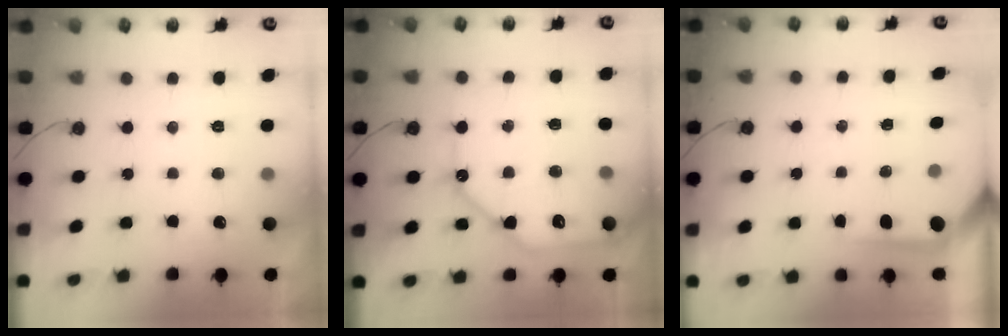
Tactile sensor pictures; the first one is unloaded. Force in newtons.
{"total": 14.9, "press": 14.8, "slide": 1.9}
{"total": 3.7, "press": 3.7, "slide": 0.4}